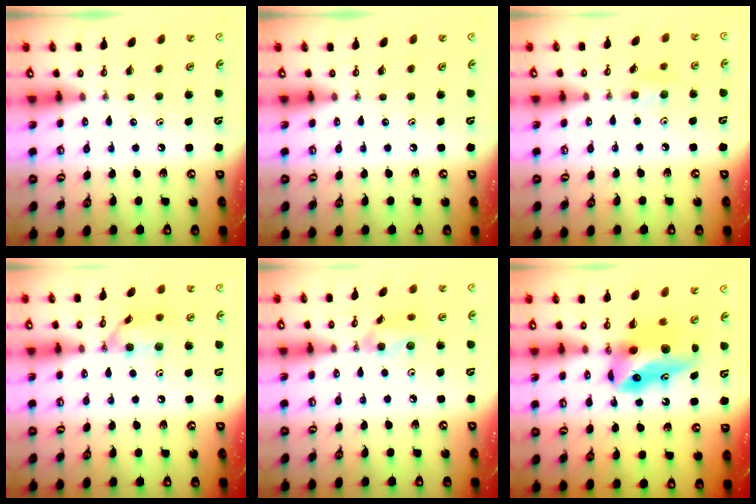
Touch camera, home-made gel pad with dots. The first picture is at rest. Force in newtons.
{"total": 0.0}
{"total": 8.3, "press": 7.3, "slide": 4.0}
{"total": 10.8, "press": 10.8, "slide": 0.3}
{"total": 9.5, "press": 9.1, "slide": 2.6}
{"total": 9.2, "press": 9.1, "slide": 1.2}